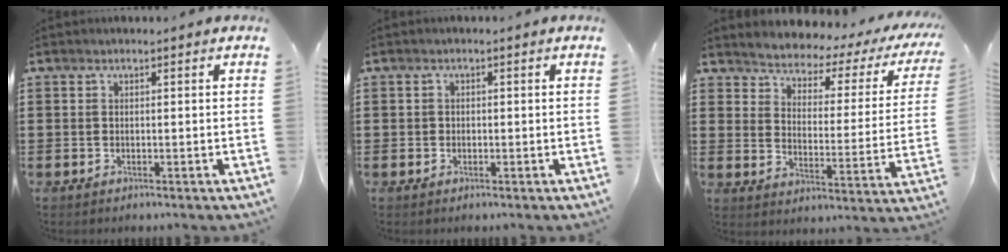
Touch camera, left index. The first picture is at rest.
{"total": 0.8, "force": [0.0, 0.7, 0.3], "torque": [-0.009, 0.006, -0.001]}
{"total": 2.6, "force": [2.4, 0.6, 0.4], "torque": [-0.030, -0.029, 0.029]}